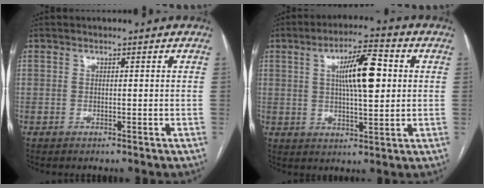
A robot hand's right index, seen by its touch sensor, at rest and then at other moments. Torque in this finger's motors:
{"motor_torque": [0.90, -0.22, 0.39, 0.15]}